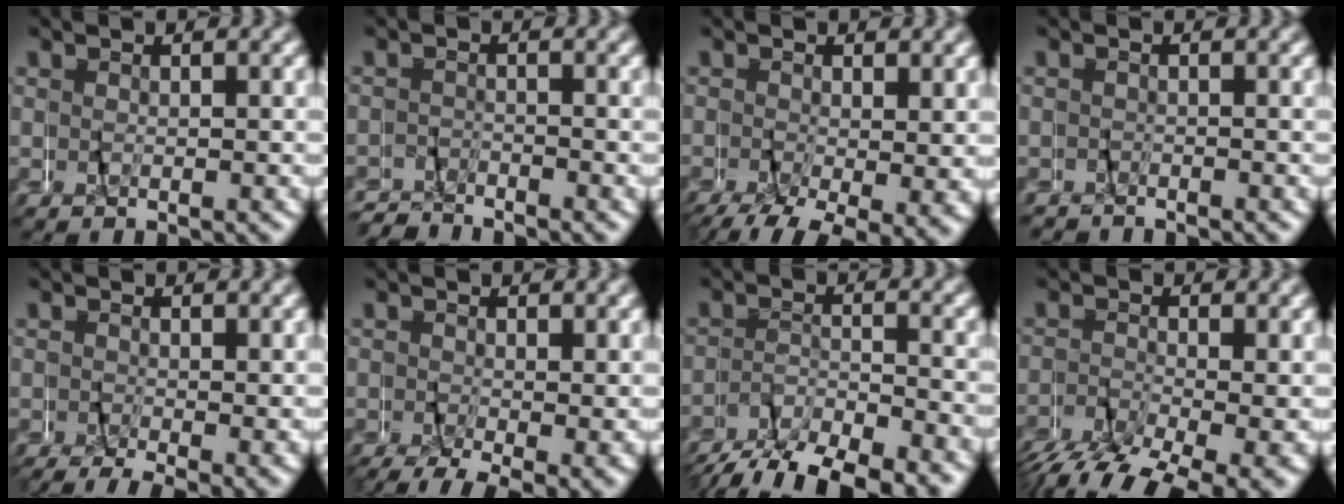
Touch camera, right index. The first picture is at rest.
{"total": 2.2, "force": [-2.0, -0.1, -0.9], "torque": [0.014, -0.004, -0.041]}
{"total": 5.9, "force": [-3.6, 2.4, 4.0], "torque": [-0.062, -0.031, -0.040]}
{"total": 1.4, "force": [0.0, 1.4, 0.1], "torque": [-0.002, 0.013, -0.013]}
{"total": 3.7, "force": [-2.1, 1.5, 2.6], "torque": [-0.035, -0.011, -0.028]}
{"total": 4.5, "force": [-2.5, 1.9, 3.2], "torque": [-0.044, -0.016, -0.032]}
{"total": 6.2, "force": [-5.7, 1.0, 2.1], "torque": [-0.027, -0.001, -0.099]}
{"total": 6.5, "force": [-5.1, 2.0, 3.5], "torque": [-0.063, -0.027, -0.074]}